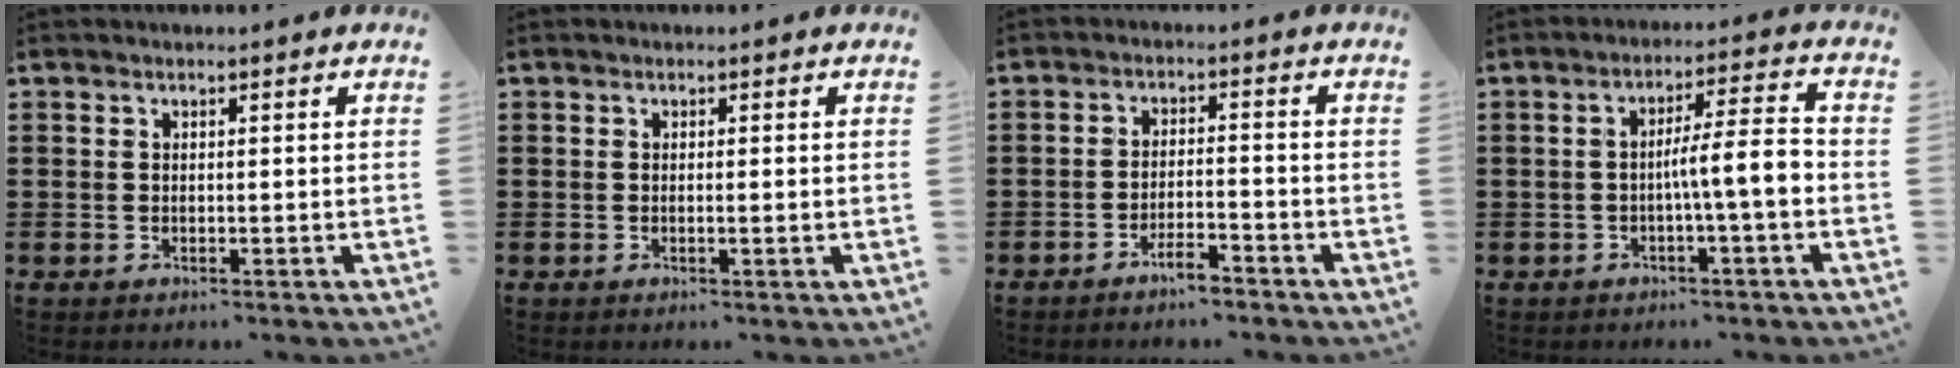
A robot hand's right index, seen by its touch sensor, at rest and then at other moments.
{"total": 0.7, "force": [-0.1, -0.1, 0.7], "torque": [-0.012, -0.004, -0.002]}
{"total": 3.6, "force": [-3.2, 0.3, 1.7], "torque": [-0.038, 0.001, -0.063]}
{"total": 6.9, "force": [-1.3, 0.8, 6.8], "torque": [-0.112, 0.002, -0.029]}